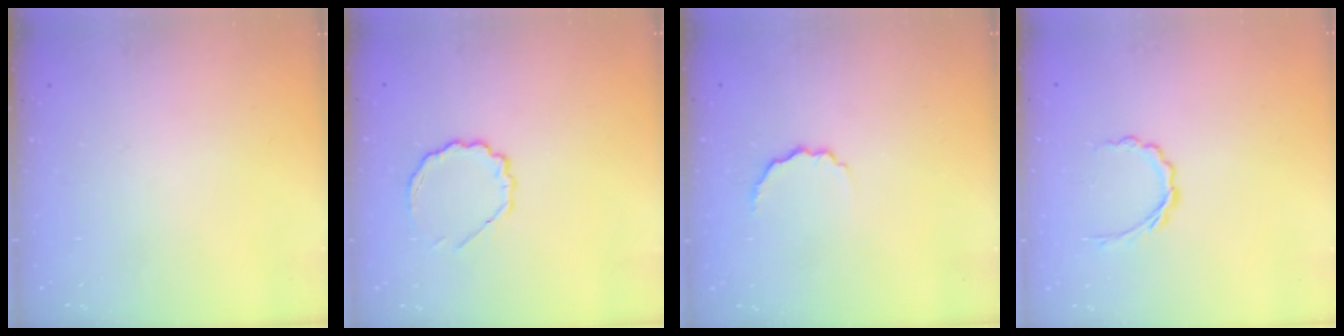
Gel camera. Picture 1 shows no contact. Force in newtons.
{"total": 5.0, "press": 4.9, "slide": 1.0}
{"total": 4.4, "press": 4.3, "slide": 1.2}
{"total": 4.4, "press": 4.2, "slide": 1.3}